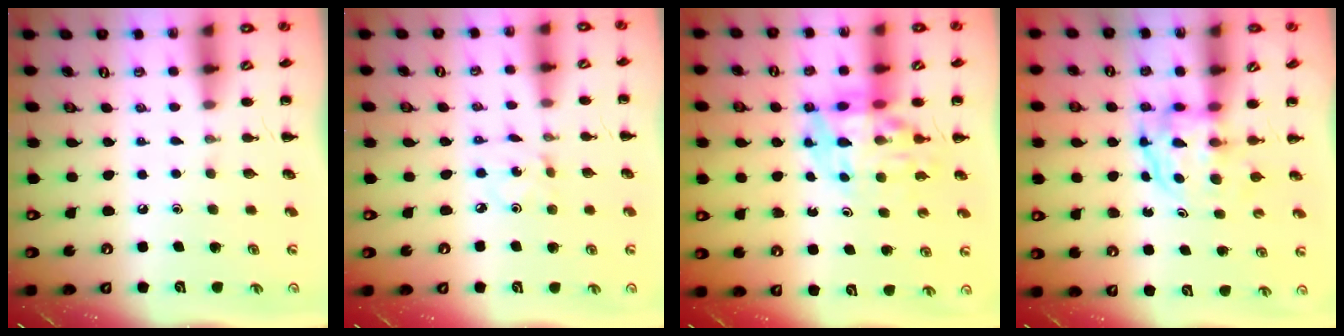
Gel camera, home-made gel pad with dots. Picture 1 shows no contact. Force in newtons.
{"total": 0.8, "press": 0.8, "slide": 0.2}
{"total": 11.2, "press": 10.8, "slide": 3.1}
{"total": 3.7, "press": 3.7, "slide": 0.3}